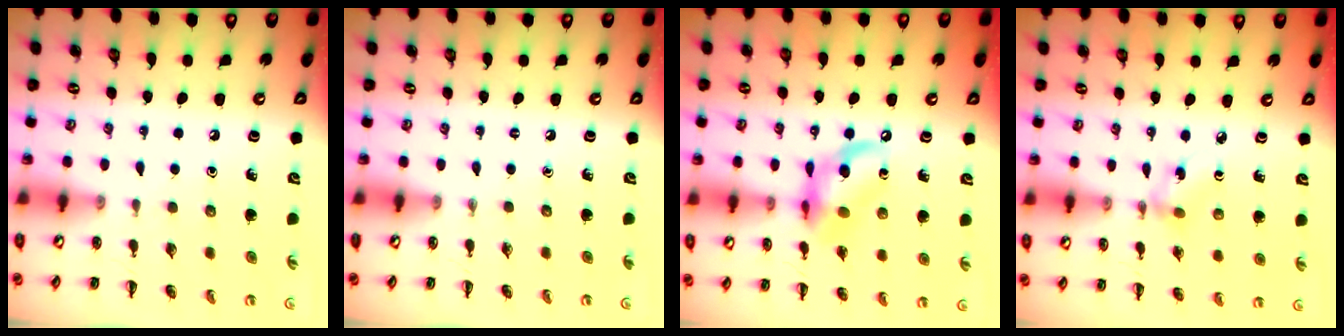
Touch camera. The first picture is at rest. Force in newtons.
{"total": 0.0}
{"total": 13.5, "press": 13.2, "slide": 2.9}
{"total": 2.8, "press": 2.8, "slide": 0.7}